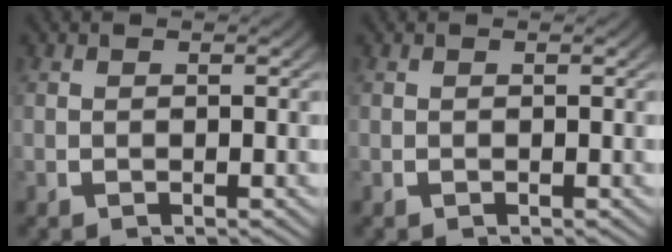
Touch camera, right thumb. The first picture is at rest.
{"total": 0.0}